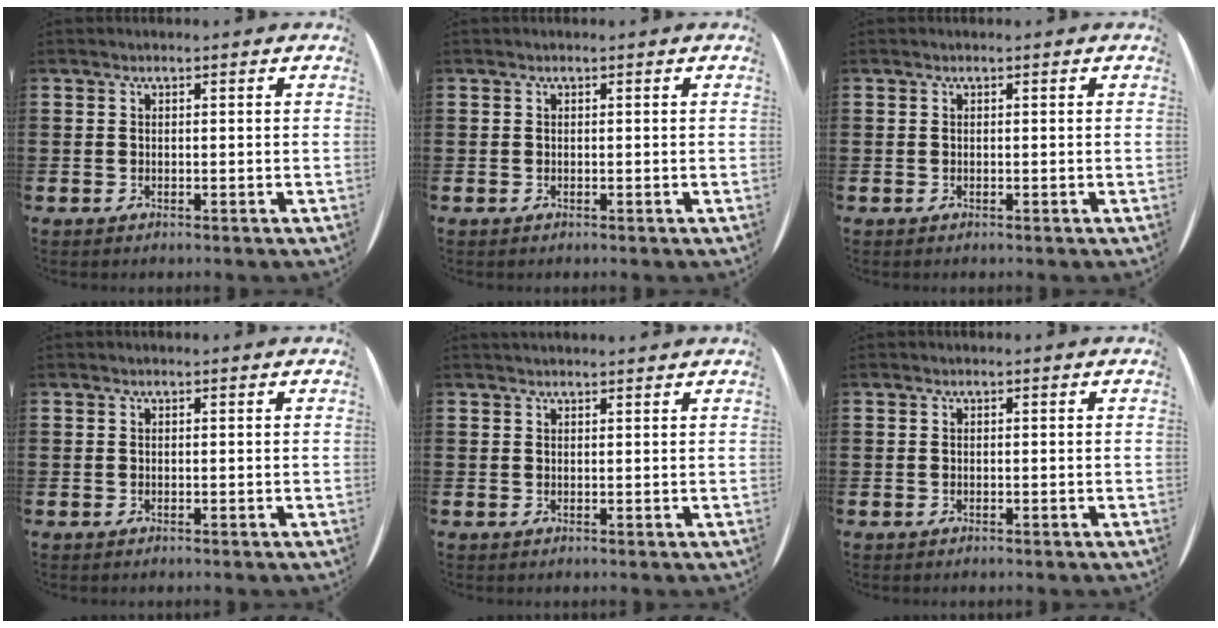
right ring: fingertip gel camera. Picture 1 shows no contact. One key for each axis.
{"total": 0.0}
{"total": 0.0}
{"total": 0.0}
{"total": 0.9, "fx": 0.9, "fy": -0.1, "fz": -0.1, "tx": 0.003, "ty": 0.001, "tz": 0.017}
{"total": 0.0}